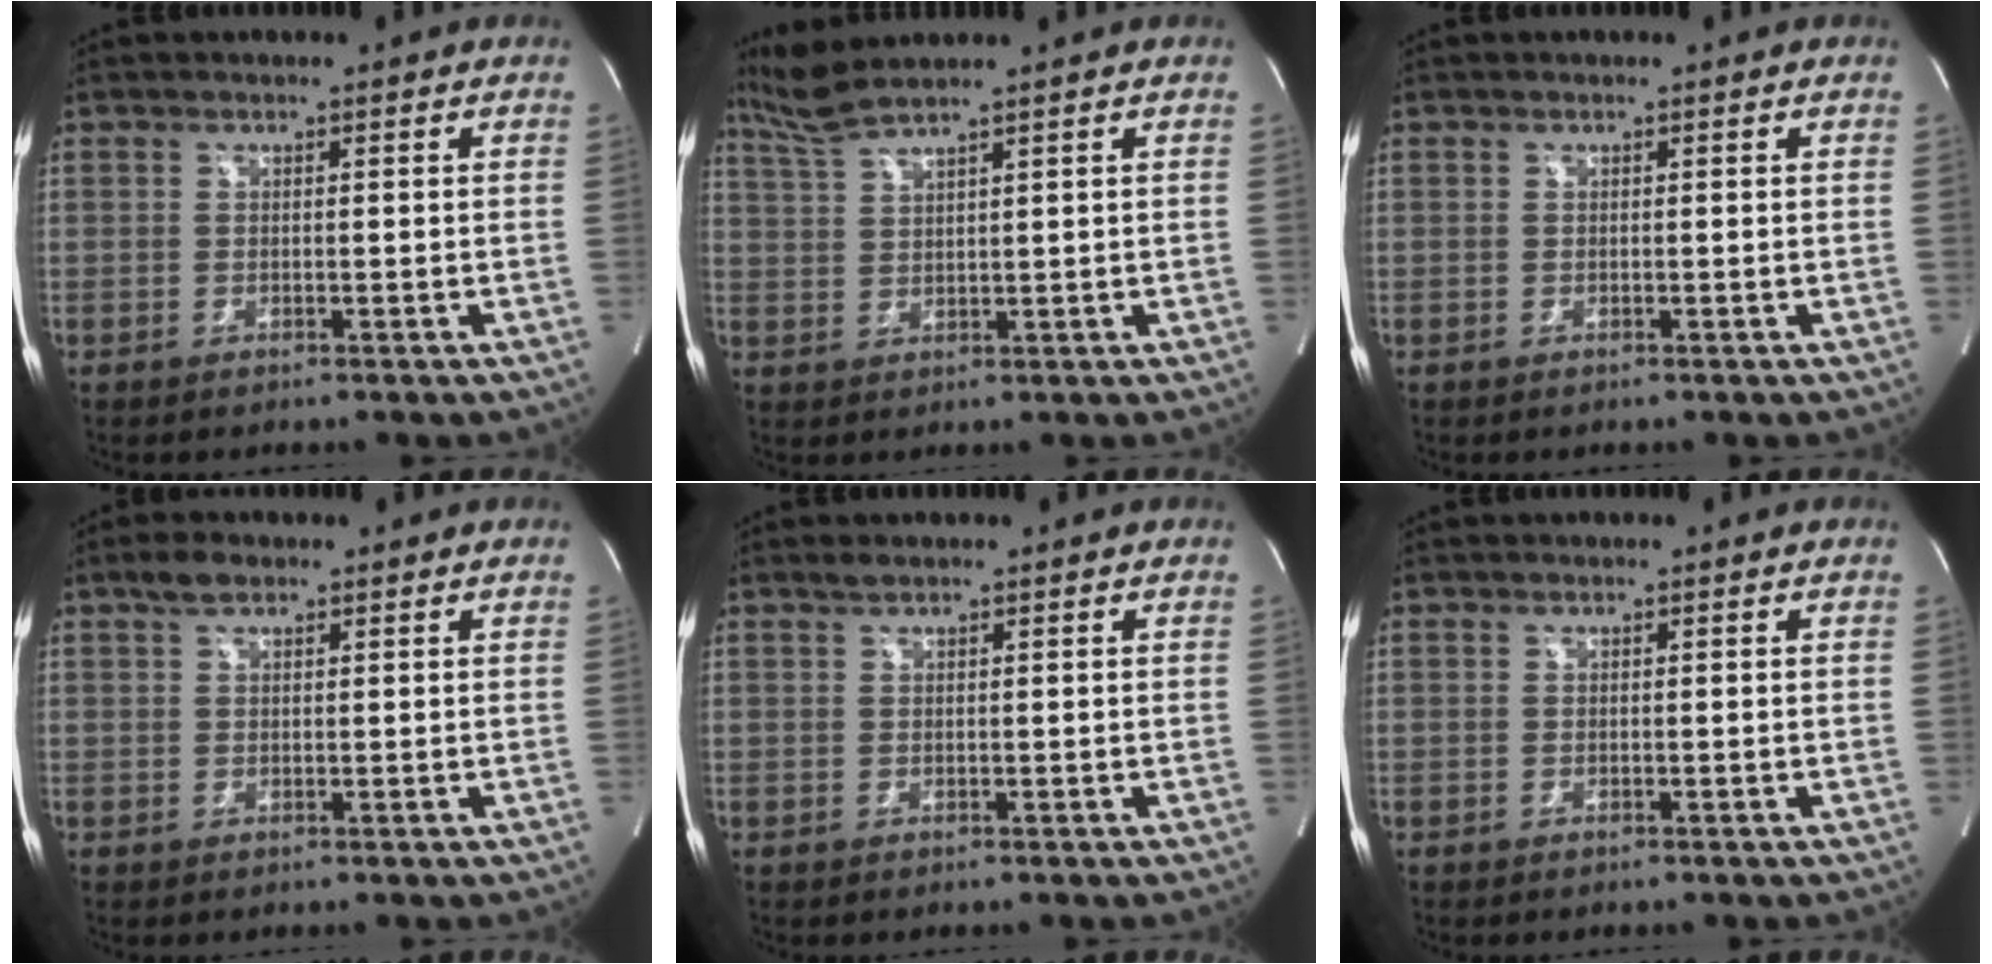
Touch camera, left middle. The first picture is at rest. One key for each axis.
{"total": 4.2, "fx": 3.8, "fy": -1.2, "fz": 1.5, "tx": -0.046, "ty": 0.002, "tz": 0.088}
{"total": 0.0}
{"total": 2.3, "fx": 1.6, "fy": 1.1, "fz": 1.3, "tx": -0.030, "ty": 0.010, "tz": 0.029}
{"total": 0.7, "fx": 0.6, "fy": 0.0, "fz": 0.4, "tx": -0.012, "ty": 0.005, "tz": 0.015}
{"total": 0.0}